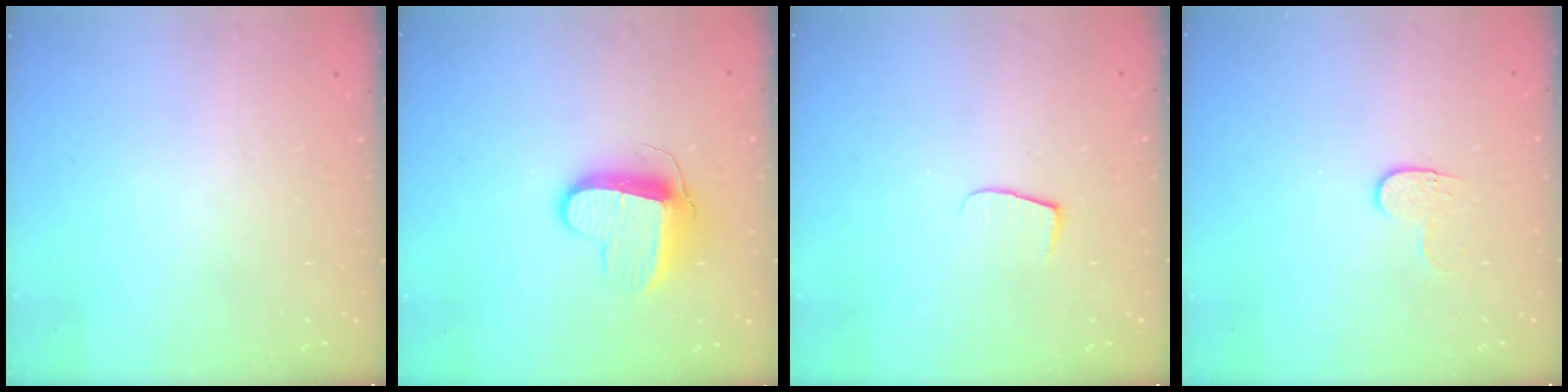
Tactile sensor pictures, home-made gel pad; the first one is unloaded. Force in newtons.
{"total": 10.3, "press": 10.3, "slide": 0.5}
{"total": 5.3, "press": 5.2, "slide": 0.4}
{"total": 4.2, "press": 4.2, "slide": 0.5}